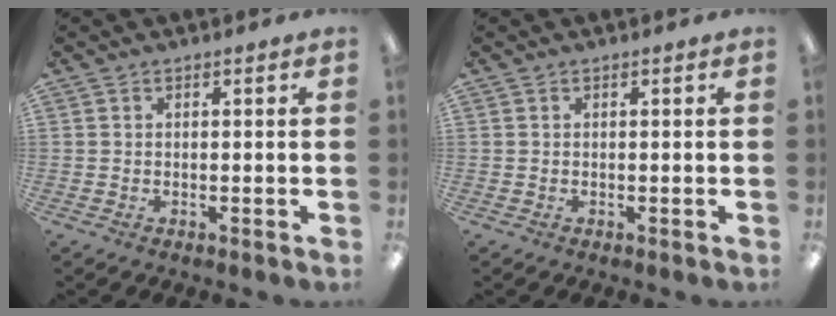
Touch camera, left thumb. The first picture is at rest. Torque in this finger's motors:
{"motor_torque": [0.00, 0.01, -0.03, -0.15, 0.00]}